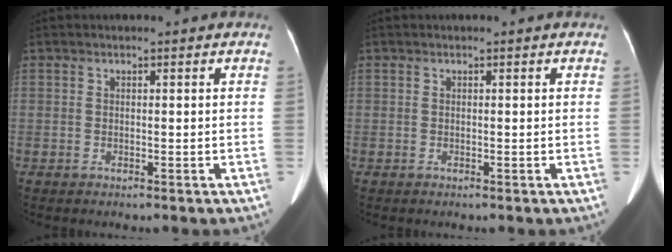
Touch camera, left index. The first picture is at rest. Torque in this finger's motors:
{"motor_torque": [0.00, 0.00, 0.00, 0.00]}